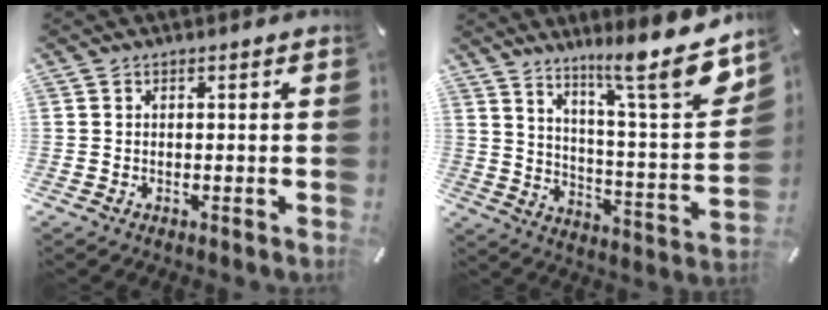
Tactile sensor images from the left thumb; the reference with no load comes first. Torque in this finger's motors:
{"motor_torque": [0.69, 0.50, 1.16, -1.61, 0.36]}